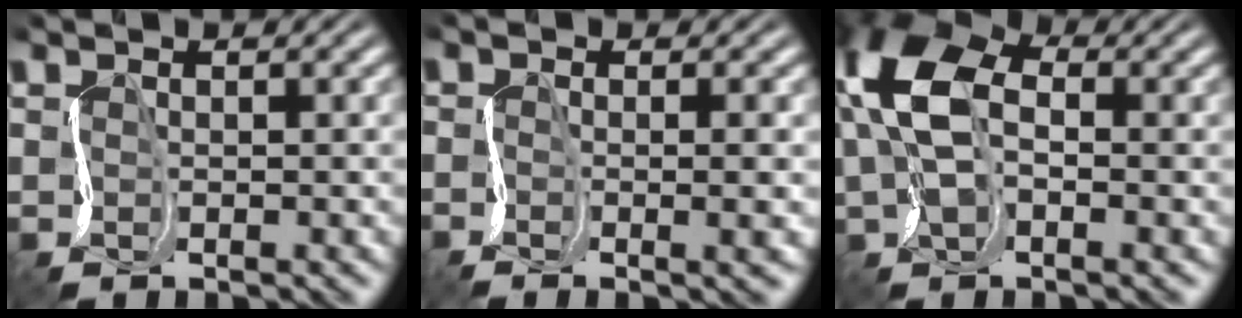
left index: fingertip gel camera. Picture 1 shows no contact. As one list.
[{"total": 3.4, "force": [0.0, 1.0, 3.2], "torque": [-0.019, 0.009, -0.018]}, {"total": 8.6, "force": [1.4, 5.2, 6.8], "torque": [-0.153, 0.010, 0.022]}]